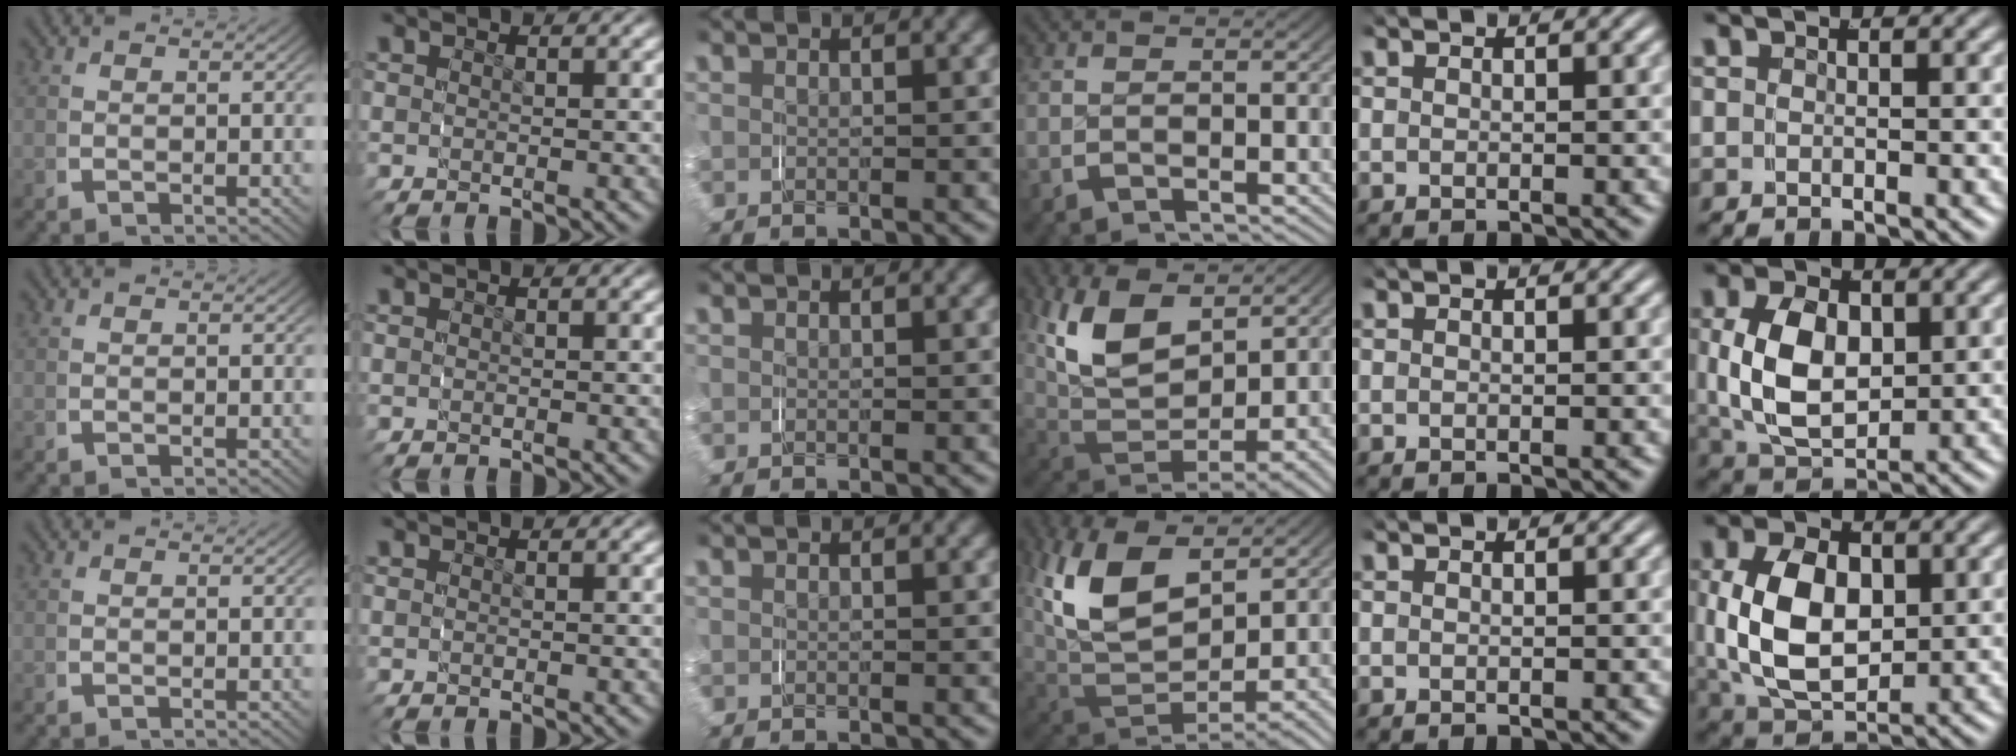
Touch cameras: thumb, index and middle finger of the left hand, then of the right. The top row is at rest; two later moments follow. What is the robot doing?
{"motion": "grasp_and_lifting", "object": "shorts"}